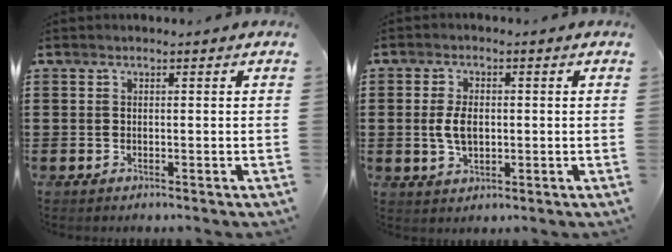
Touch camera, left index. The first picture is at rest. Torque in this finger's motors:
{"motor_torque": [0.86, 0.80, 0.52, 0.10]}